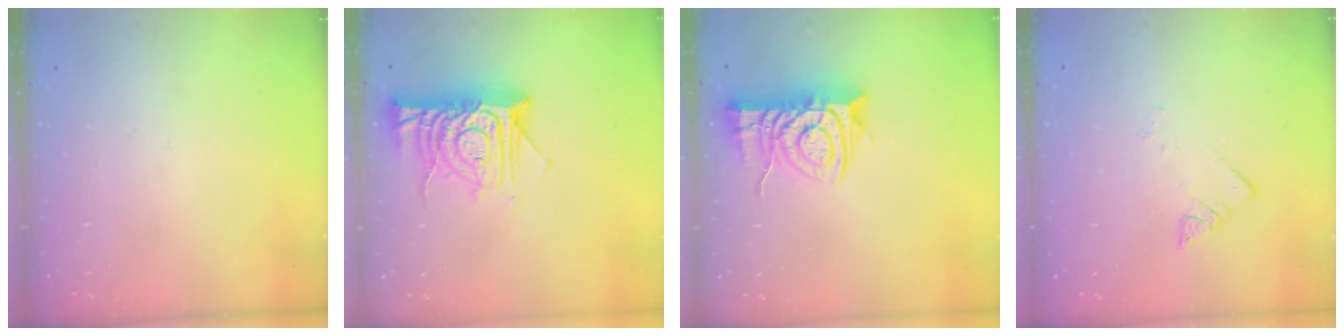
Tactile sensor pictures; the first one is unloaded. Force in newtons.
{"total": 14.6, "press": 14.5, "slide": 1.4}
{"total": 10.6, "press": 10.6, "slide": 1.0}
{"total": 2.9, "press": 2.8, "slide": 0.6}